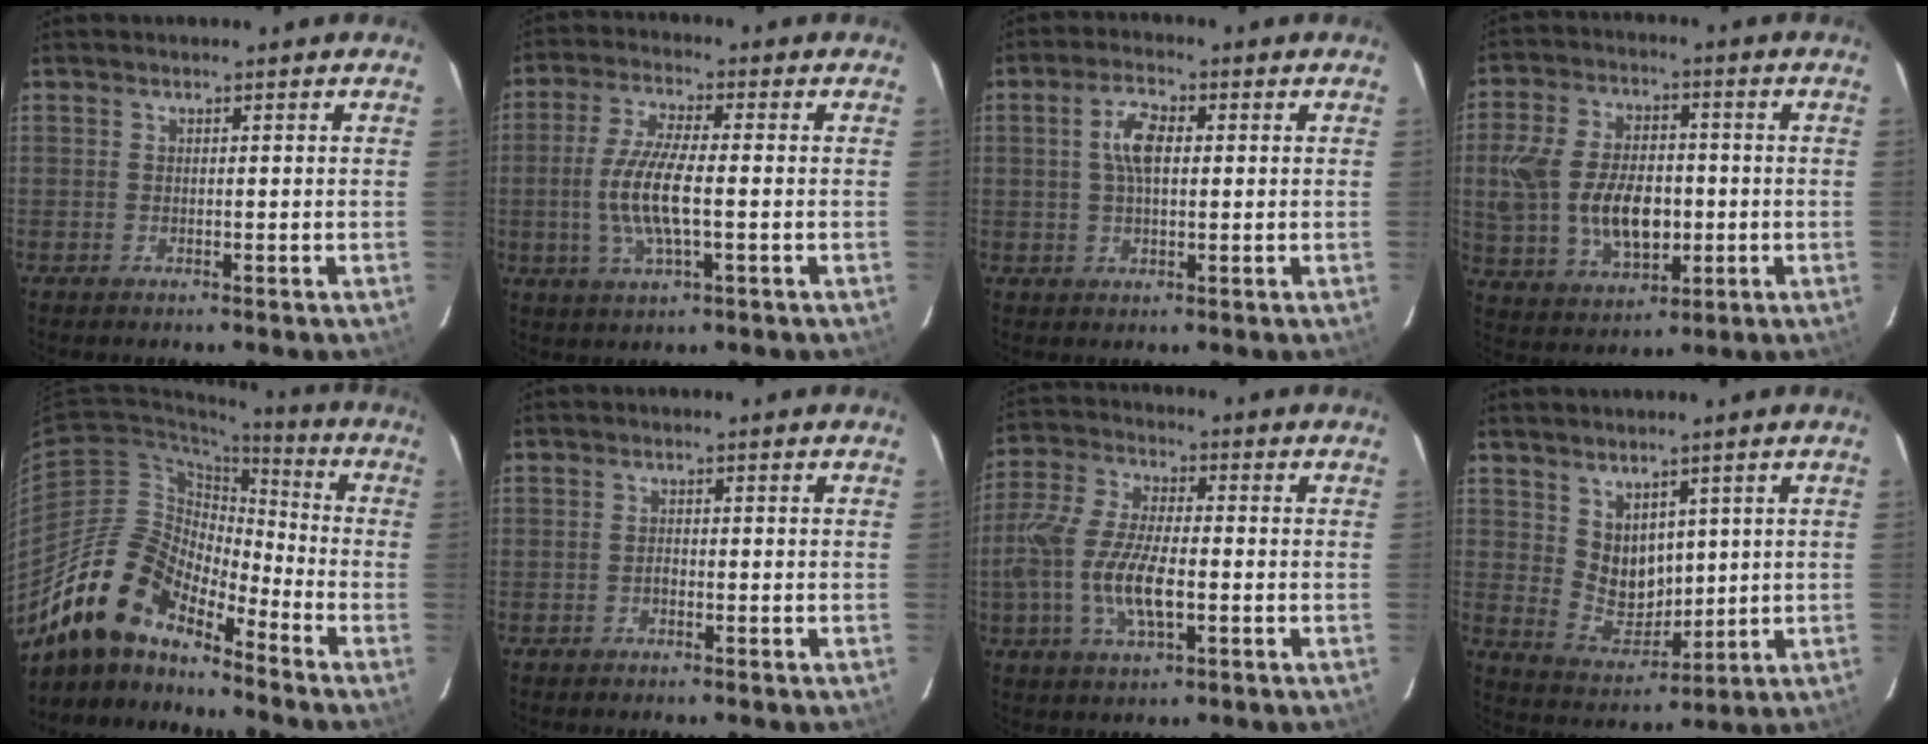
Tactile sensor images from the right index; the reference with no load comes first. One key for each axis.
{"total": 10.0, "fx": -1.3, "fy": 2.5, "fz": 9.6, "tx": -0.196, "ty": -0.004, "tz": -0.027}
{"total": 5.7, "fx": 0.9, "fy": 2.7, "fz": 5.0, "tx": -0.094, "ty": 0.012, "tz": 0.018}
{"total": 15.6, "fx": -1.4, "fy": 9.7, "fz": 12.2, "tx": -0.256, "ty": 0.003, "tz": -0.010}
{"total": 15.4, "fx": -12.9, "fy": 5.2, "fz": 6.6, "tx": -0.120, "ty": 0.007, "tz": -0.252}
{"total": 1.0, "fx": -0.5, "fy": 0.6, "fz": 0.5, "tx": -0.009, "ty": 0.003, "tz": -0.009}
{"total": 13.5, "fx": -3.0, "fy": 5.4, "fz": 12.0, "tx": -0.258, "ty": -0.003, "tz": -0.060}
{"total": 7.4, "fx": 3.6, "fy": 5.4, "fz": 3.5, "tx": -0.058, "ty": -0.001, "tz": 0.088}